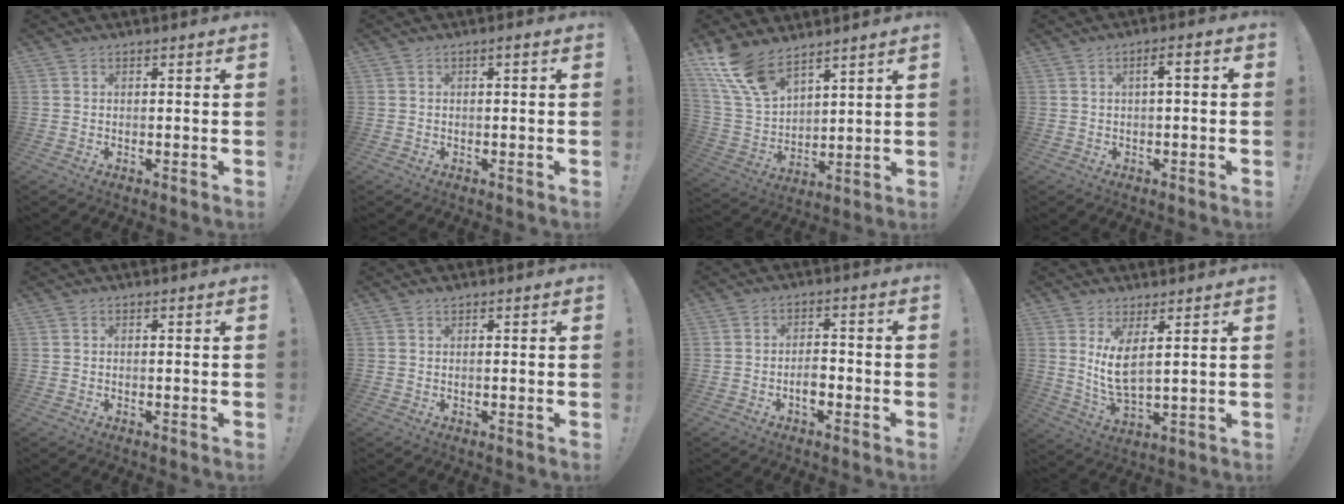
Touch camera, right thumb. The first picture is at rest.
{"total": 1.0, "force": [-0.4, 0.0, 0.9], "torque": [-0.022, 0.006, -0.006]}
{"total": 13.8, "force": [10.4, 6.3, 6.5], "torque": [-0.139, -0.065, 0.203]}
{"total": 3.2, "force": [-0.6, 0.6, 3.1], "torque": [-0.044, 0.003, -0.017]}
{"total": 0.0}
{"total": 0.6, "force": [0.5, -0.1, 0.2], "torque": [-0.004, 0.000, 0.010]}
{"total": 4.7, "force": [-1.8, 2.6, 3.4], "torque": [-0.055, 0.005, -0.035]}
{"total": 8.2, "force": [3.6, 2.7, 6.9], "torque": [-0.134, -0.026, 0.063]}